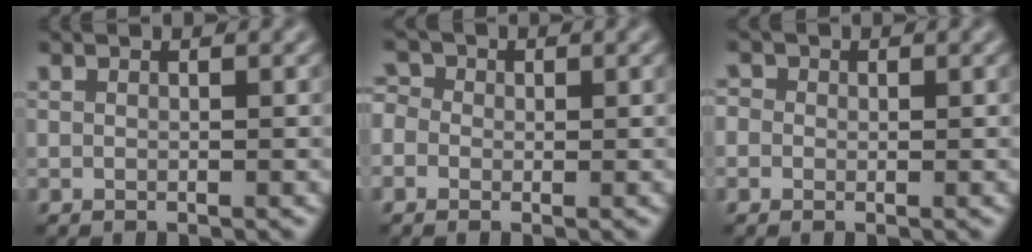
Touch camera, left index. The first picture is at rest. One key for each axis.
{"total": 2.2, "fx": 0.2, "fy": 2.0, "fz": 0.9, "tx": -0.011, "ty": 0.015, "tz": -0.016}
{"total": 0.9, "fx": -0.1, "fy": 0.9, "fz": 0.1, "tx": 0.000, "ty": 0.001, "tz": -0.008}